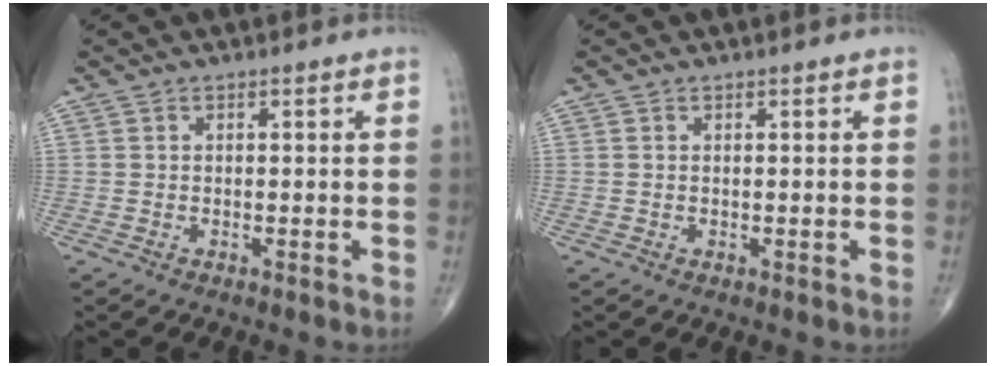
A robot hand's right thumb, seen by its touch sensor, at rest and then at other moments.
{"total": 0.0}